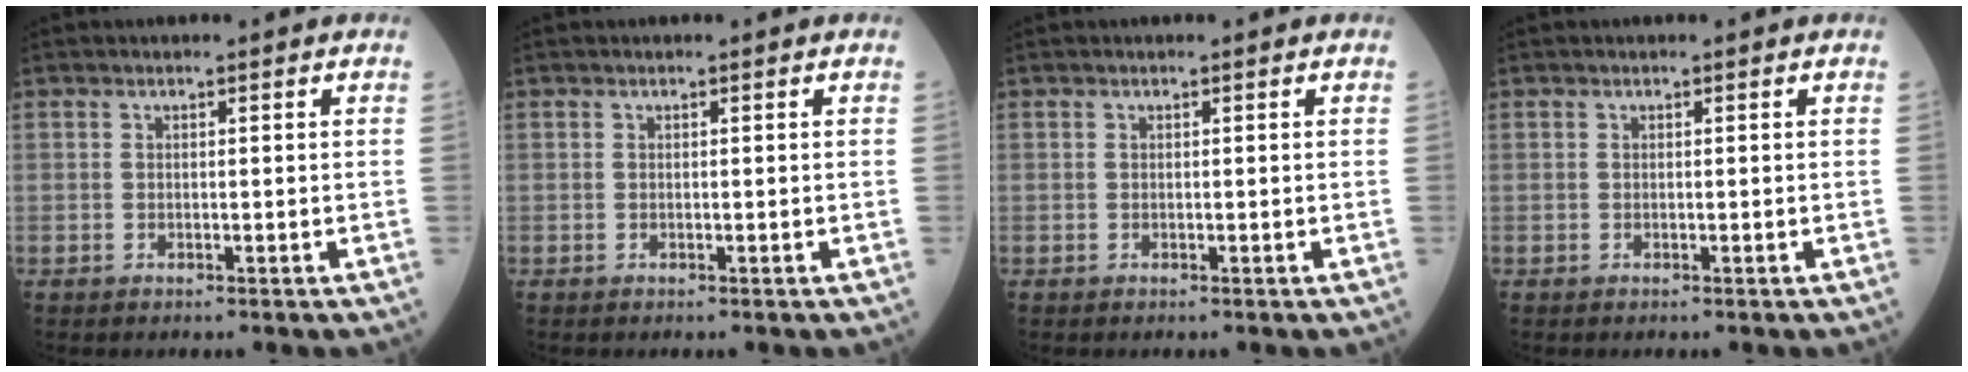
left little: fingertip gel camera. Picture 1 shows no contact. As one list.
[{"total": 0.0}, {"total": 0.0}, {"total": 0.0}]